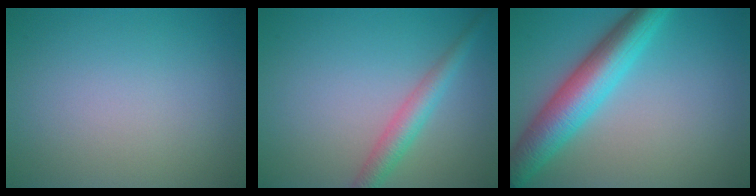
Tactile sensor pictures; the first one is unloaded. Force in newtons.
{"total": 2.9, "press": 2.9, "slide": 0.1}
{"total": 7.0, "press": 7.0, "slide": 0.2}